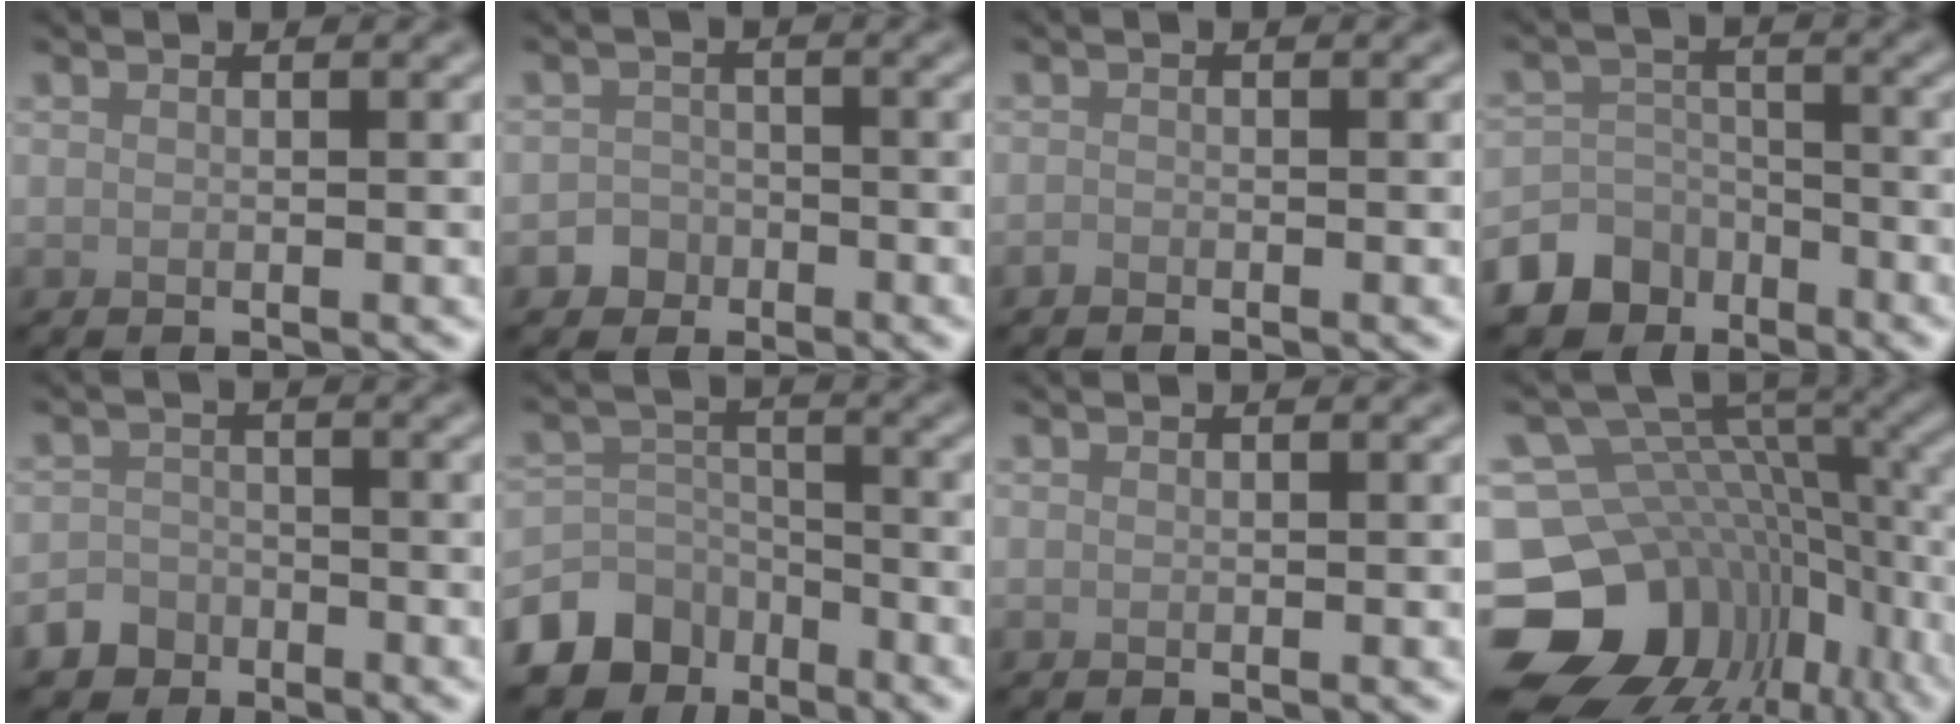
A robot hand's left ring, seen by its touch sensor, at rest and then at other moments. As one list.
[{"total": 1.8, "force": [-1.1, 1.4, 0.0], "torque": [0.012, 0.005, -0.021]}, {"total": 0.5, "force": [-0.5, 0.2, 0.1], "torque": [0.001, -0.003, -0.010]}, {"total": 7.5, "force": [-5.3, 5.3, 1.0], "torque": [-0.006, -0.017, -0.103]}, {"total": 2.4, "force": [-1.8, 1.6, 0.1], "torque": [0.007, 0.001, -0.038]}, {"total": 7.4, "force": [-5.3, 4.8, 1.7], "torque": [-0.027, -0.004, -0.099]}, {"total": 0.0}, {"total": 15.9, "force": [-6.9, 11.9, 8.0], "torque": [-0.167, 0.013, -0.089]}]